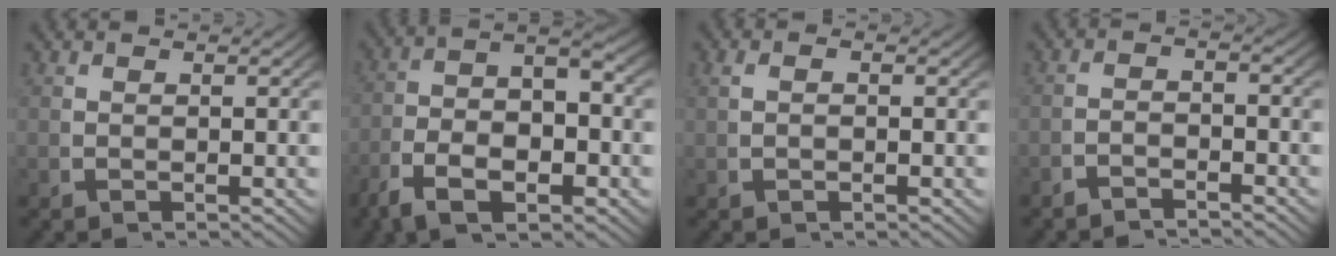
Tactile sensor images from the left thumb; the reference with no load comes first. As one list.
[{"total": 9.0, "force": [-1.6, 5.1, 7.2], "torque": [-0.131, -0.017, -0.024]}, {"total": 0.9, "force": [0.1, 0.4, 0.8], "torque": [-0.019, 0.005, 0.002]}, {"total": 2.3, "force": [-2.3, 0.4, 0.4], "torque": [-0.001, -0.005, -0.044]}]